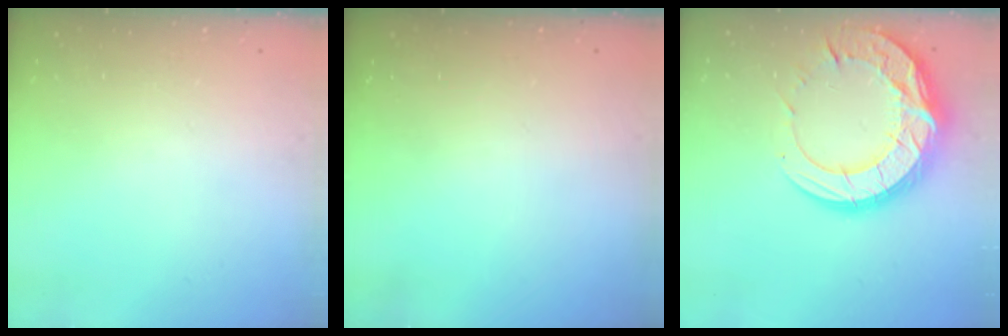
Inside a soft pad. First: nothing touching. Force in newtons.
{"total": 0.0}
{"total": 22.6, "press": 22.6, "slide": 1.6}